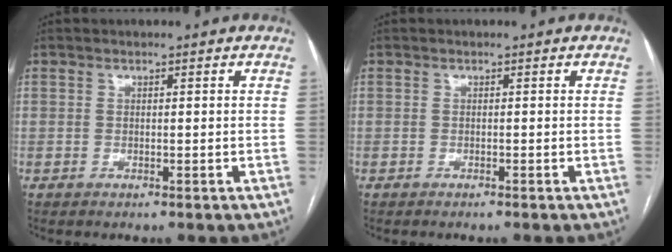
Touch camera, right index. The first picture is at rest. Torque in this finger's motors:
{"motor_torque": [0.09, -0.05, -0.03, 0.00]}